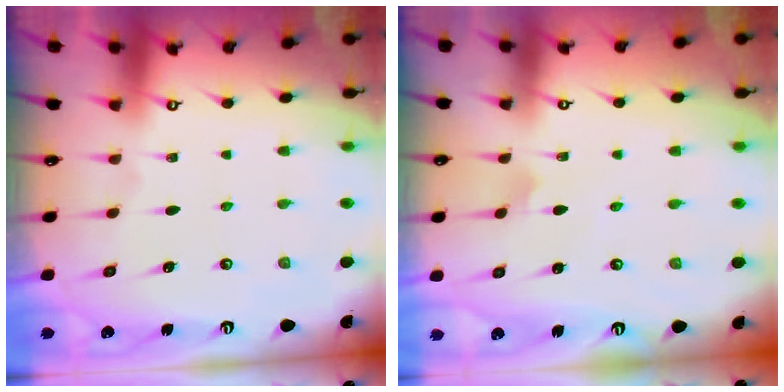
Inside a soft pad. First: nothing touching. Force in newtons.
{"total": 2.2, "press": 2.2, "slide": 0.1}